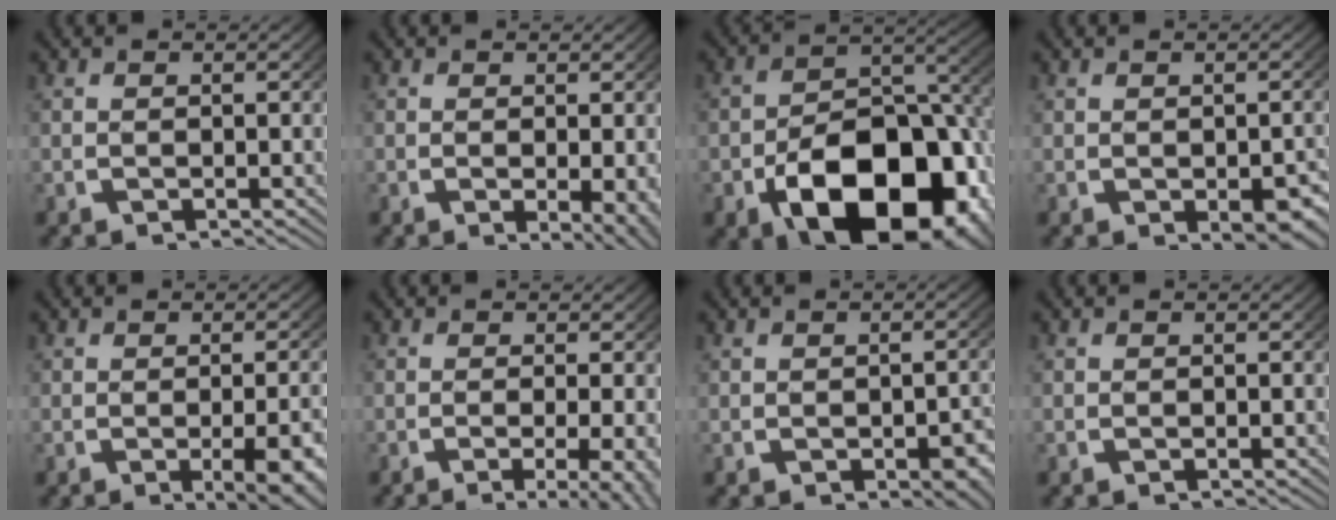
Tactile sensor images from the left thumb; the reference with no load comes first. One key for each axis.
{"total": 3.5, "fx": -0.6, "fy": 1.1, "fz": 3.2, "tx": -0.050, "ty": -0.019, "tz": 0.001}
{"total": 17.7, "fx": -5.4, "fy": 10.8, "fz": 12.9, "tx": -0.223, "ty": -0.060, "tz": -0.052}
{"total": 3.1, "fx": -0.6, "fy": 1.9, "fz": 2.4, "tx": -0.033, "ty": -0.024, "tz": 0.005}
{"total": 4.8, "fx": -1.4, "fy": 1.6, "fz": 4.3, "tx": -0.056, "ty": -0.010, "tz": -0.015}
{"total": 5.6, "fx": -3.0, "fy": 1.8, "fz": 4.4, "tx": -0.068, "ty": -0.021, "tz": -0.036}
{"total": 2.5, "fx": -0.6, "fy": 1.6, "fz": 1.9, "tx": -0.027, "ty": -0.017, "tz": 0.002}
{"total": 0.0}